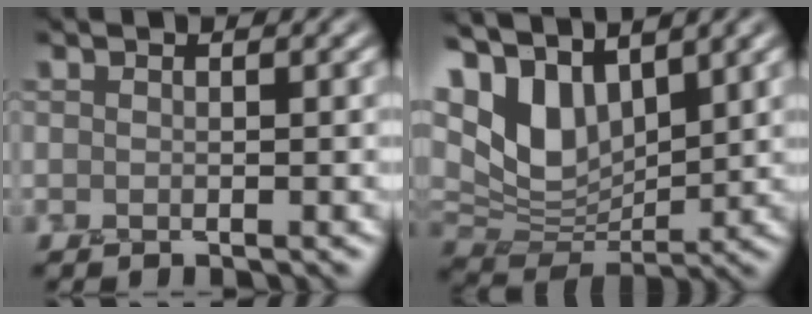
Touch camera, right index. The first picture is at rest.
{"total": 7.7, "force": [4.2, 3.9, 5.1], "torque": [-0.119, 0.003, 0.076]}